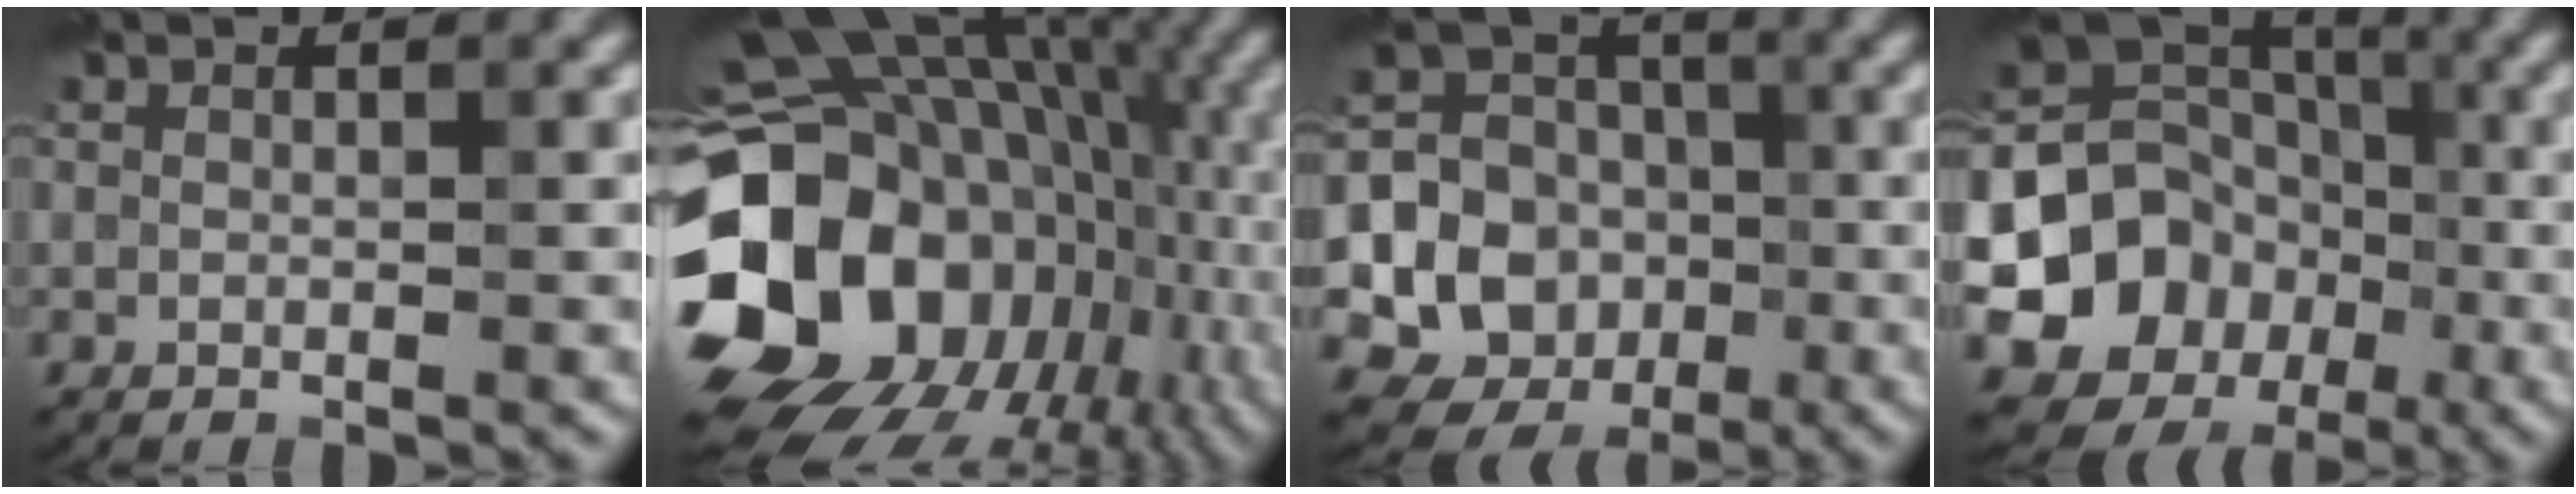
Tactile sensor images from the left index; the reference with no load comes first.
{"total": 19.3, "force": [-1.4, 14.7, 12.4], "torque": [-0.252, -0.015, -0.005]}
{"total": 13.7, "force": [-3.0, 12.8, 4.0], "torque": [-0.099, -0.014, -0.059]}
{"total": 10.9, "force": [-3.0, 9.5, 4.3], "torque": [-0.090, -0.006, -0.057]}